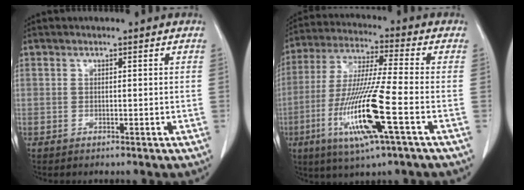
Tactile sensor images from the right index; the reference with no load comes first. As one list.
[{"total": 15.4, "force": [-5.1, 0.1, 14.5], "torque": [-0.300, -0.023, -0.099]}]